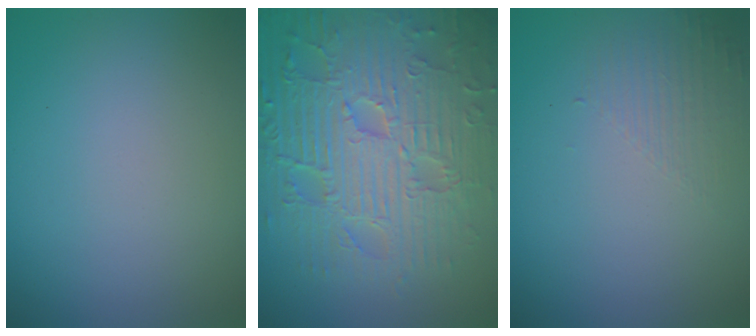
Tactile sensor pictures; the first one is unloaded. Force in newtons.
{"total": 9.5, "press": 6.9, "slide": 6.6}
{"total": 1.4, "press": 0.2, "slide": 1.4}